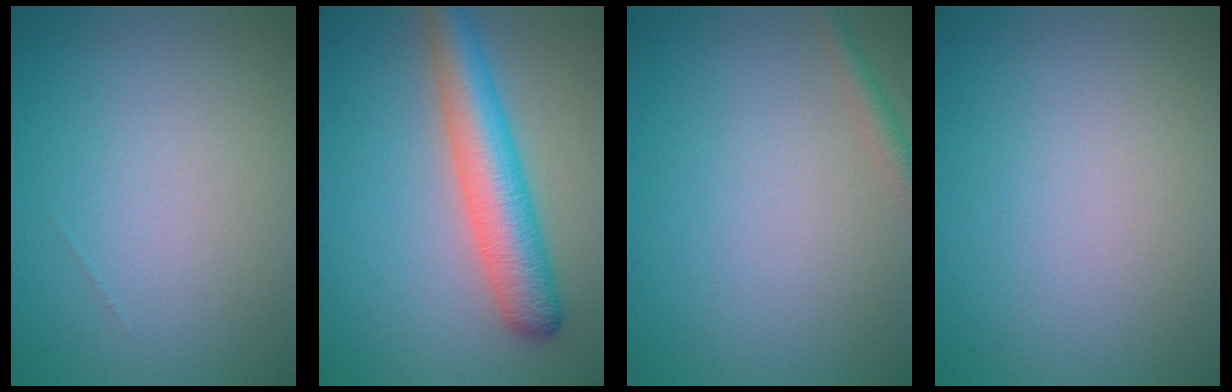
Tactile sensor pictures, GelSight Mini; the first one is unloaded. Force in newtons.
{"total": 6.2, "press": 6.2, "slide": 0.2}
{"total": 1.4, "press": 1.4, "slide": 0.1}
{"total": 0.0}